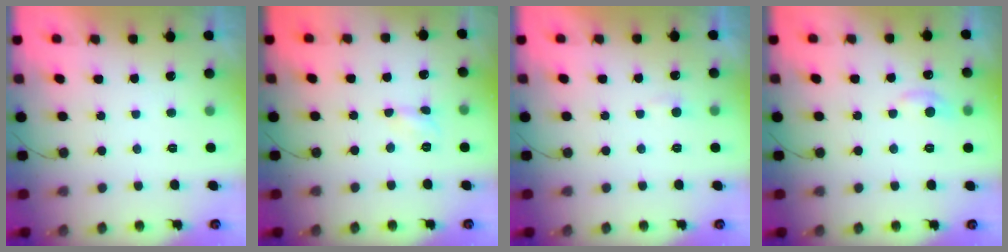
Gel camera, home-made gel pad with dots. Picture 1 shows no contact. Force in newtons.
{"total": 2.8, "press": 2.8, "slide": 0.4}
{"total": 3.7, "press": 3.7, "slide": 0.4}
{"total": 6.0, "press": 6.0, "slide": 0.8}